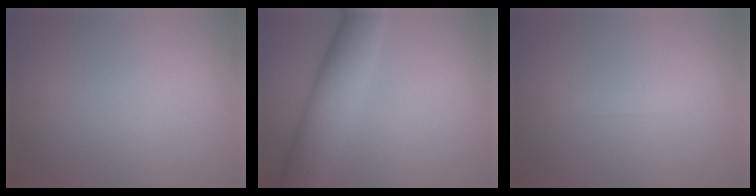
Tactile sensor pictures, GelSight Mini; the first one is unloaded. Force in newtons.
{"total": 7.4, "press": 7.4, "slide": 0.7}
{"total": 0.9, "press": 0.9, "slide": 0.0}